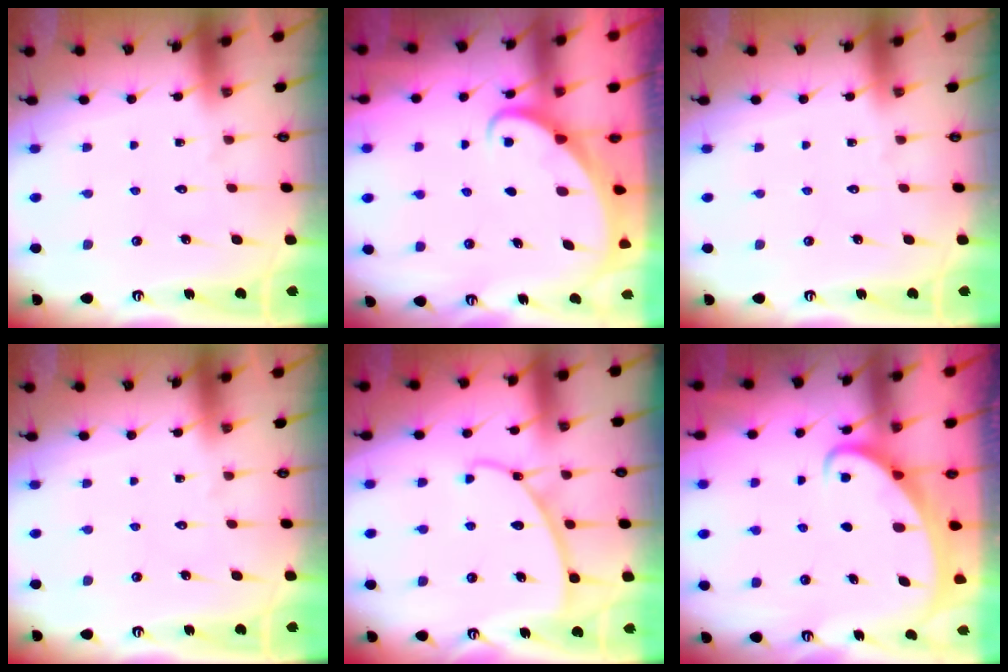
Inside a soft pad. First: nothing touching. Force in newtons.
{"total": 2.1, "press": 2.1, "slide": 0.3}
{"total": 0.0}
{"total": 0.0}
{"total": 8.0, "press": 8.0, "slide": 0.3}
{"total": 2.1, "press": 2.1, "slide": 0.3}